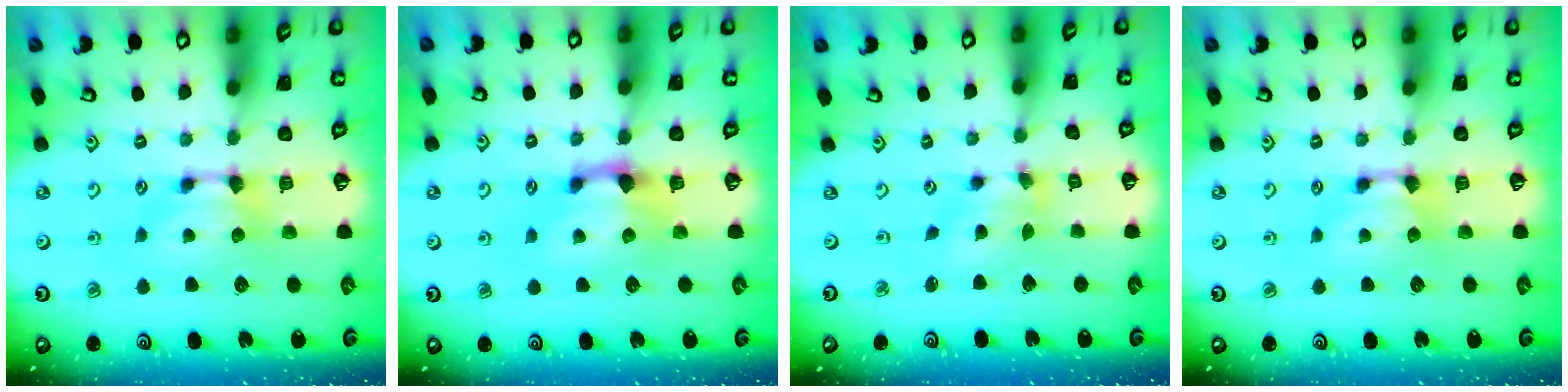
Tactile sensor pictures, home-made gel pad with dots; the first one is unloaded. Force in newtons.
{"total": 1.6, "press": 1.0, "slide": 1.3}
{"total": 2.0, "press": 1.5, "slide": 1.3}
{"total": 0.6, "press": 0.1, "slide": 0.6}